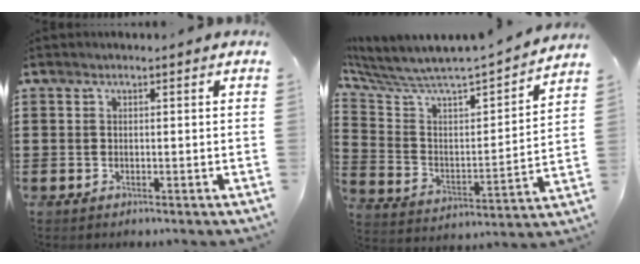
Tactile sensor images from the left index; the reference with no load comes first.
{"total": 4.6, "force": [4.3, 0.5, 1.5], "torque": [-0.060, -0.056, 0.065]}